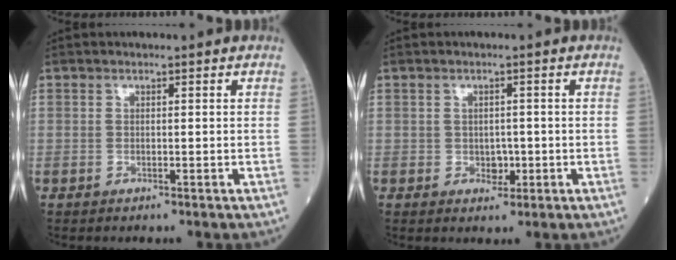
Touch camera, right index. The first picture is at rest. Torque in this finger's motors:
{"motor_torque": [0.46, -0.03, 0.19, 0.03]}